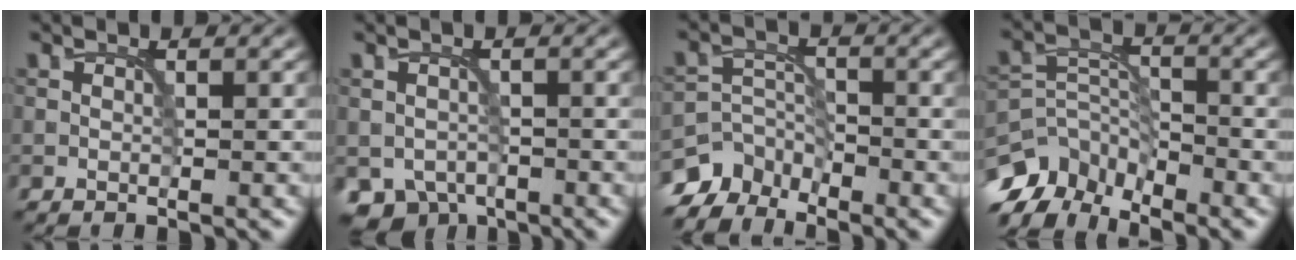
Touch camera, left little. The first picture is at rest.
{"total": 3.4, "force": [-2.2, 2.4, 1.1], "torque": [-0.015, -0.016, -0.035]}
{"total": 4.9, "force": [-4.3, 2.2, 0.8], "torque": [-0.003, -0.007, -0.083]}
{"total": 6.9, "force": [-5.6, 3.0, 2.7], "torque": [-0.053, -0.005, -0.120]}